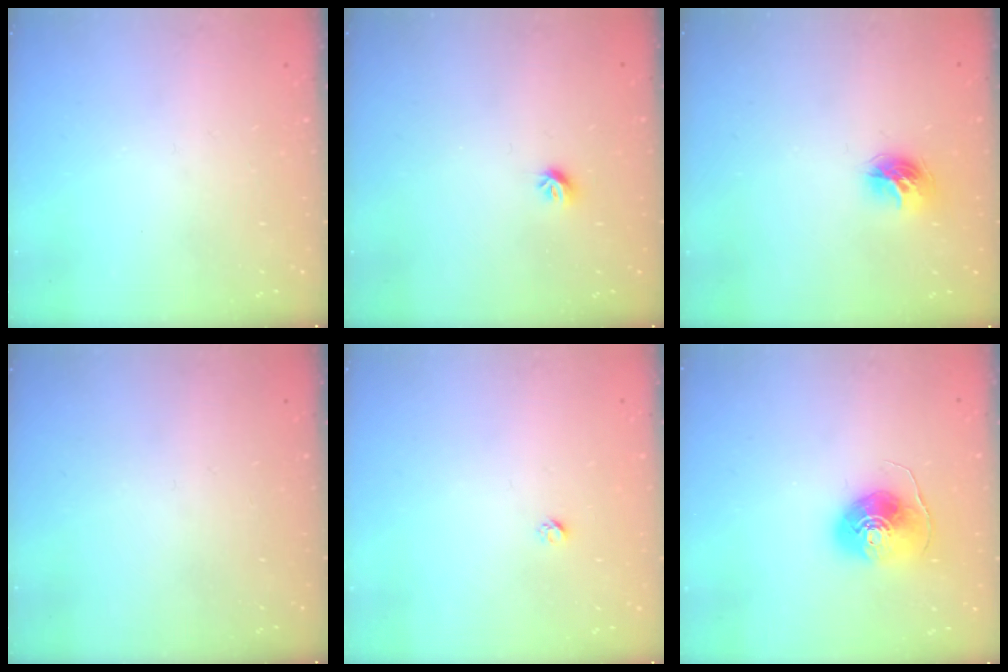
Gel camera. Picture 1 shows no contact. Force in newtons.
{"total": 5.7, "press": 5.6, "slide": 0.8}
{"total": 9.5, "press": 9.5, "slide": 0.4}
{"total": 0.0}
{"total": 1.9, "press": 1.9, "slide": 0.1}
{"total": 8.3, "press": 8.3, "slide": 0.6}